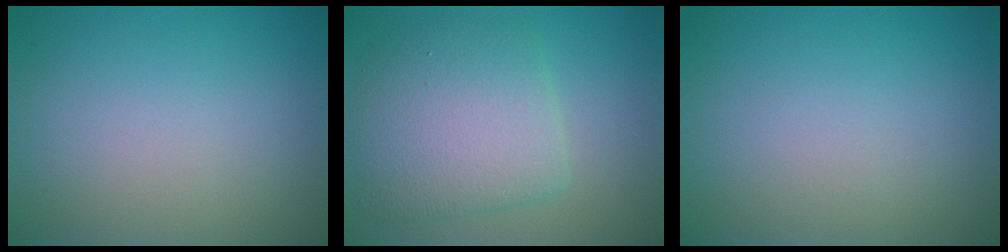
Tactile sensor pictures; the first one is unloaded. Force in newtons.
{"total": 6.1, "press": 6.1, "slide": 0.0}
{"total": 0.0}